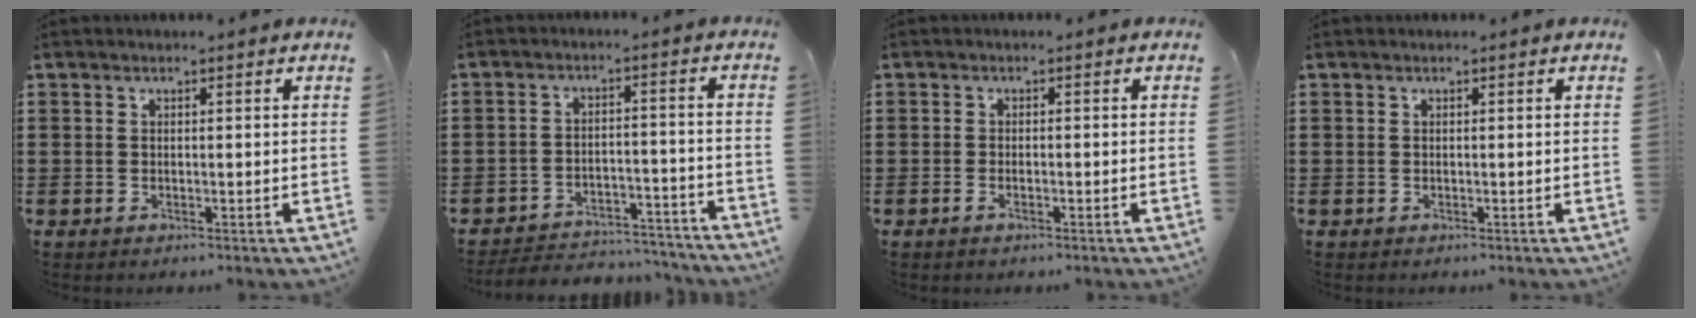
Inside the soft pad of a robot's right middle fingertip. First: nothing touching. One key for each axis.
{"total": 4.8, "fx": -4.6, "fy": 0.9, "fz": 0.8, "tx": -0.020, "ty": 0.006, "tz": -0.097}
{"total": 1.0, "fx": -0.6, "fy": 0.4, "fz": 0.7, "tx": -0.016, "ty": -0.002, "tz": -0.012}
{"total": 0.0}